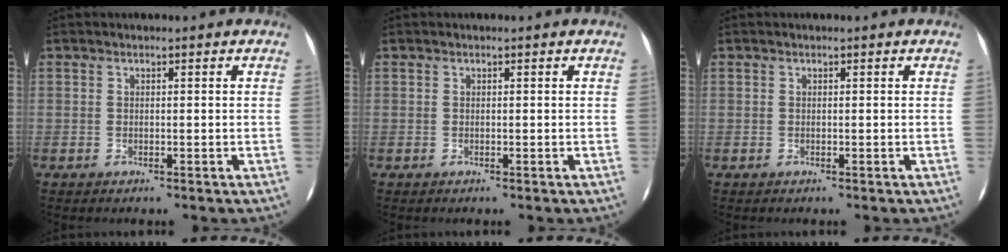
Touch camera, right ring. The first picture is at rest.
{"total": 0.0}
{"total": 0.0}